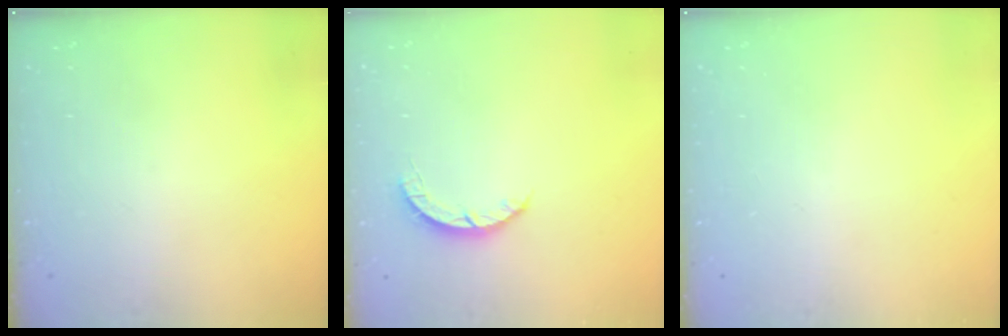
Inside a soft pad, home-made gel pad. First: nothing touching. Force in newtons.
{"total": 2.7, "press": 2.7, "slide": 0.4}
{"total": 0.0}